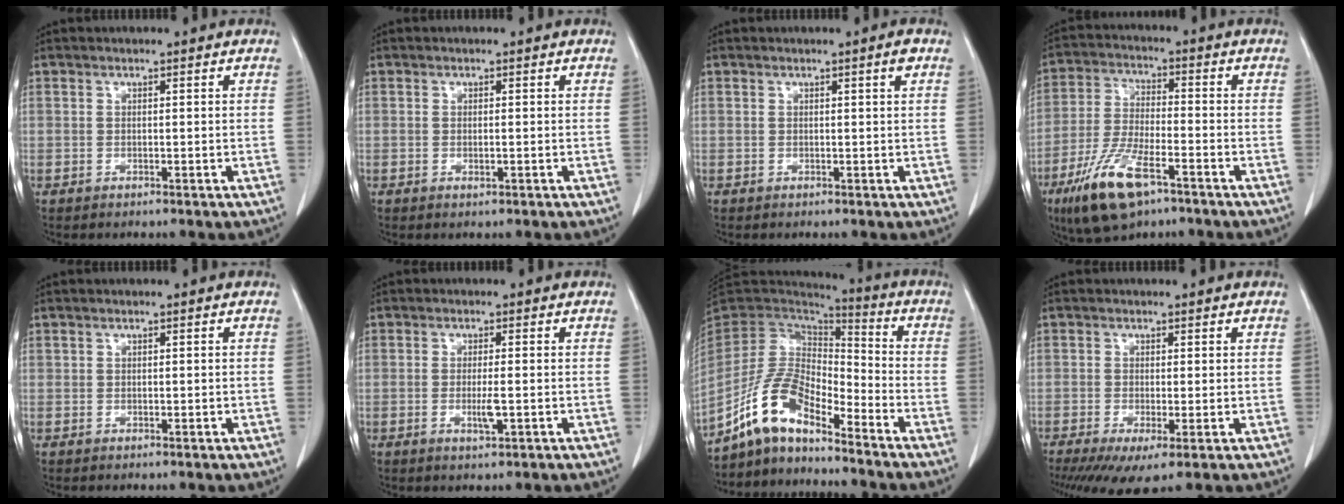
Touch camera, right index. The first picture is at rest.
{"total": 1.0, "force": [-0.2, 0.2, 0.9], "torque": [-0.018, -0.004, -0.001]}
{"total": 1.6, "force": [0.8, -0.2, 1.4], "torque": [-0.021, -0.004, 0.012]}
{"total": 12.1, "force": [-6.9, 3.7, 9.2], "torque": [-0.194, -0.018, -0.124]}
{"total": 0.6, "force": [0.2, 0.3, 0.5], "torque": [-0.010, -0.002, 0.005]}
{"total": 2.9, "force": [-0.6, 0.4, 2.8], "torque": [-0.054, -0.005, -0.010]}
{"total": 10.9, "force": [-8.3, 3.6, 6.2], "torque": [-0.135, 0.027, -0.162]}
{"total": 6.2, "force": [-2.5, 1.9, 5.4], "torque": [-0.086, -0.017, -0.040]}